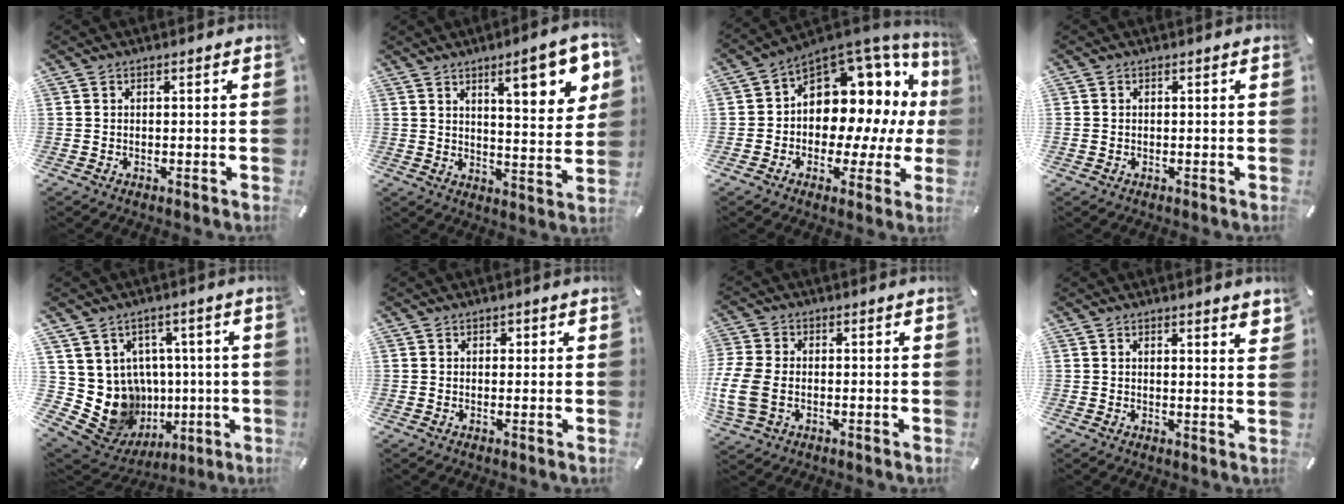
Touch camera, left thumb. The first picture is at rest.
{"total": 12.6, "force": [7.1, 3.8, 9.7], "torque": [-0.127, -0.036, 0.110]}
{"total": 12.0, "force": [3.8, 9.1, 6.9], "torque": [-0.087, -0.062, 0.065]}
{"total": 0.7, "force": [-0.1, 0.6, 0.3], "torque": [-0.003, 0.004, -0.003]}
{"total": 13.8, "force": [-1.7, 12.9, 4.7], "torque": [-0.089, -0.021, 0.008]}
{"total": 0.8, "force": [0.2, 0.8, 0.2], "torque": [0.004, 0.001, 0.001]}
{"total": 8.7, "force": [-1.4, 6.3, 5.9], "torque": [-0.133, 0.007, -0.021]}
{"total": 2.1, "force": [1.9, 0.1, 0.8], "torque": [-0.004, -0.013, 0.032]}